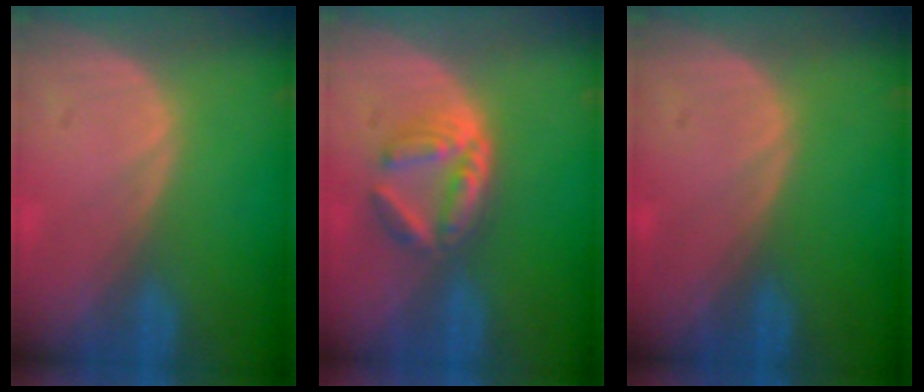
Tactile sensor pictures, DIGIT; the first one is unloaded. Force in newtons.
{"total": 6.2, "press": 5.4, "slide": 3.2}
{"total": 0.0}